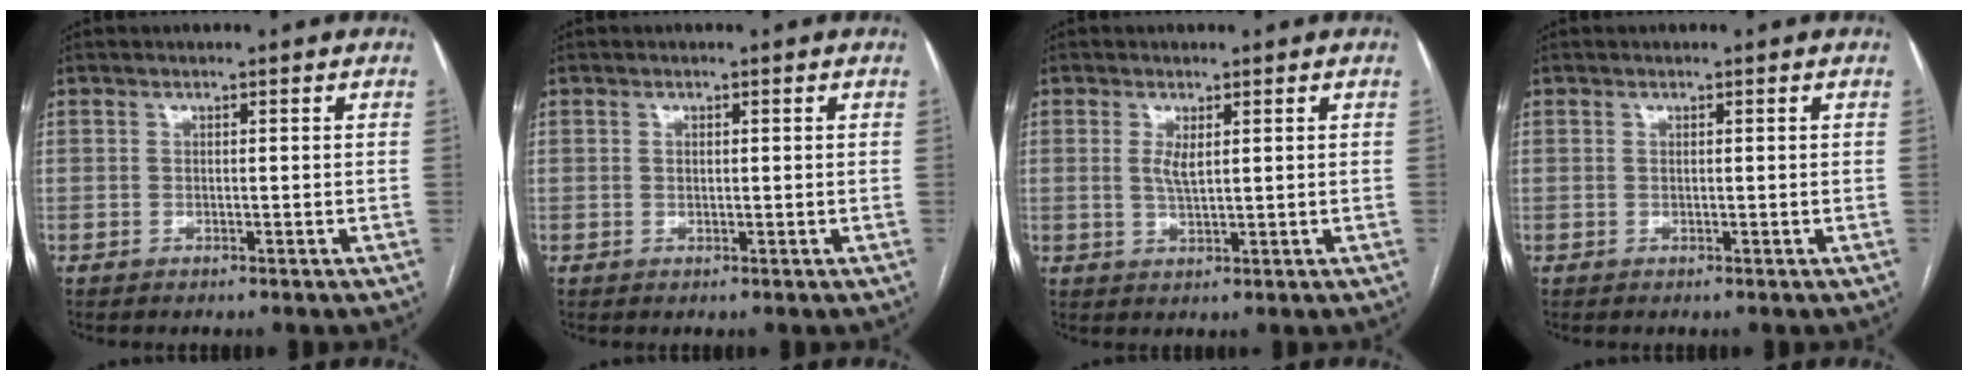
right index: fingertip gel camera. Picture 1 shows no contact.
{"total": 0.6, "force": [0.2, 0.4, 0.5], "torque": [-0.012, 0.000, 0.004]}
{"total": 2.6, "force": [0.7, 0.6, 2.4], "torque": [-0.052, -0.006, 0.017]}
{"total": 0.0}